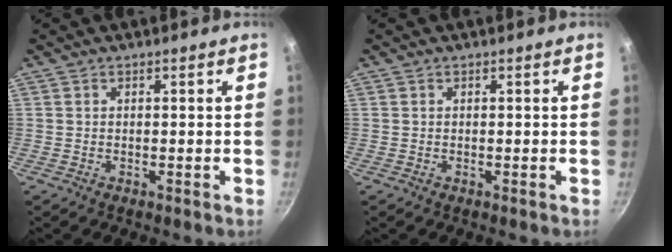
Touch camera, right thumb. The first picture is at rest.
{"total": 0.0}